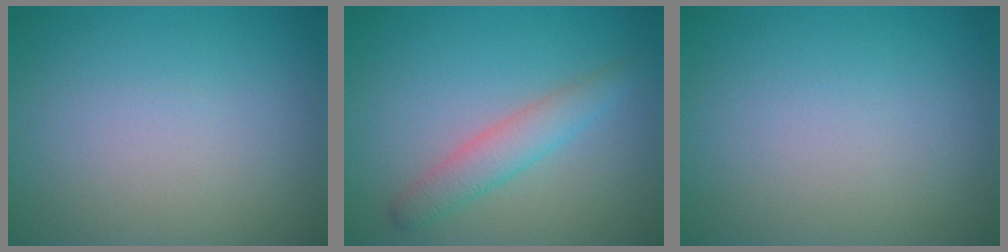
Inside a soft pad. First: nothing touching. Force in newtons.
{"total": 2.7, "press": 2.7, "slide": 0.0}
{"total": 0.0}